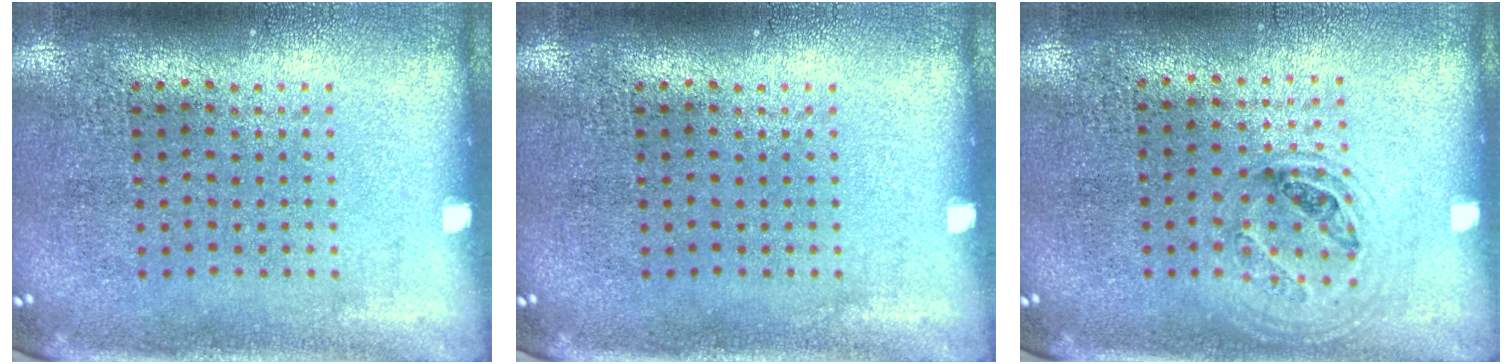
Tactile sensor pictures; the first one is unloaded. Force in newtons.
{"total": 0.0}
{"total": 1.0, "press": 0.9, "slide": 0.4}